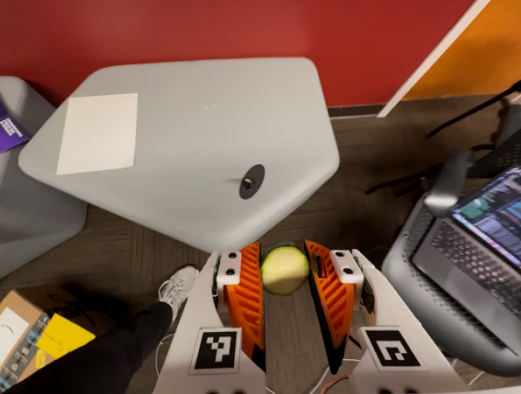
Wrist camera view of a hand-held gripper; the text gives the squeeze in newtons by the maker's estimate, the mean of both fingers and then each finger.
{"total": 10.5, "left": 11.5, "right": 9.6}